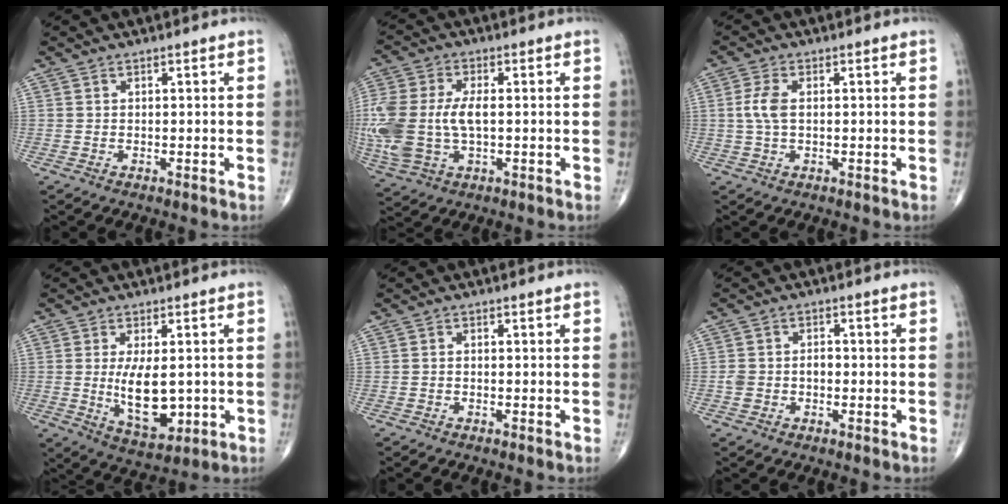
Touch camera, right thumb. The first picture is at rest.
{"total": 16.4, "force": [-0.7, 9.3, 13.5], "torque": [-0.340, -0.001, -0.006]}
{"total": 4.0, "force": [0.3, 2.0, 3.4], "torque": [-0.088, 0.006, 0.002]}
{"total": 10.4, "force": [-0.5, 4.8, 9.1], "torque": [-0.141, -0.021, 0.007]}
{"total": 0.5, "force": [-0.3, 0.2, 0.3], "torque": [-0.003, 0.002, -0.009]}
{"total": 3.5, "force": [-0.7, 2.6, 2.2], "torque": [-0.038, 0.017, -0.011]}